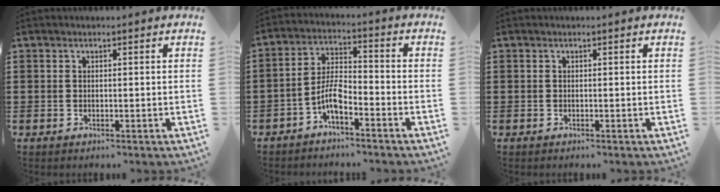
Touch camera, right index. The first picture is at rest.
{"total": 5.6, "force": [-3.4, 1.8, 4.1], "torque": [-0.100, 0.001, -0.073]}
{"total": 0.0}